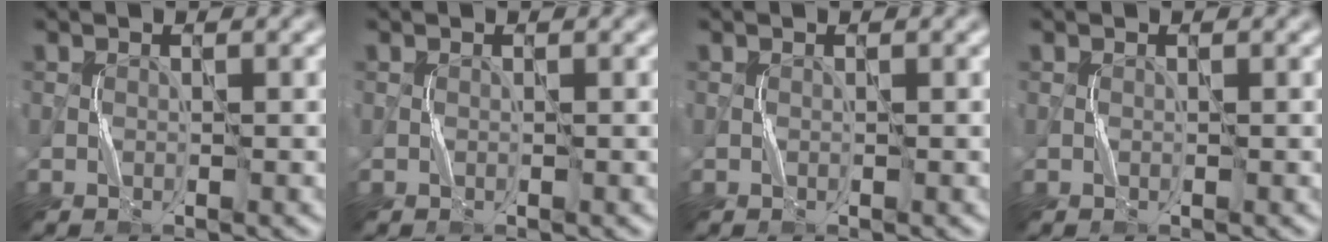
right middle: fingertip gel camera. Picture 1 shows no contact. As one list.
[{"total": 0.0}, {"total": 0.0}, {"total": 0.0}]